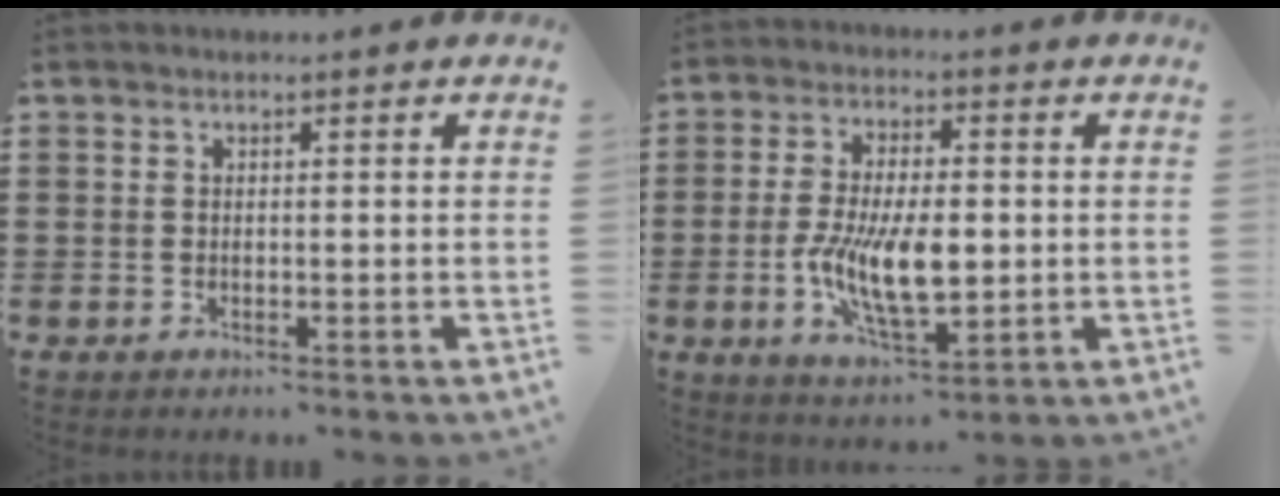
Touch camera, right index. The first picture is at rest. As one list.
[{"total": 10.0, "force": [-1.2, 4.5, 8.9], "torque": [-0.193, -0.008, -0.024]}]